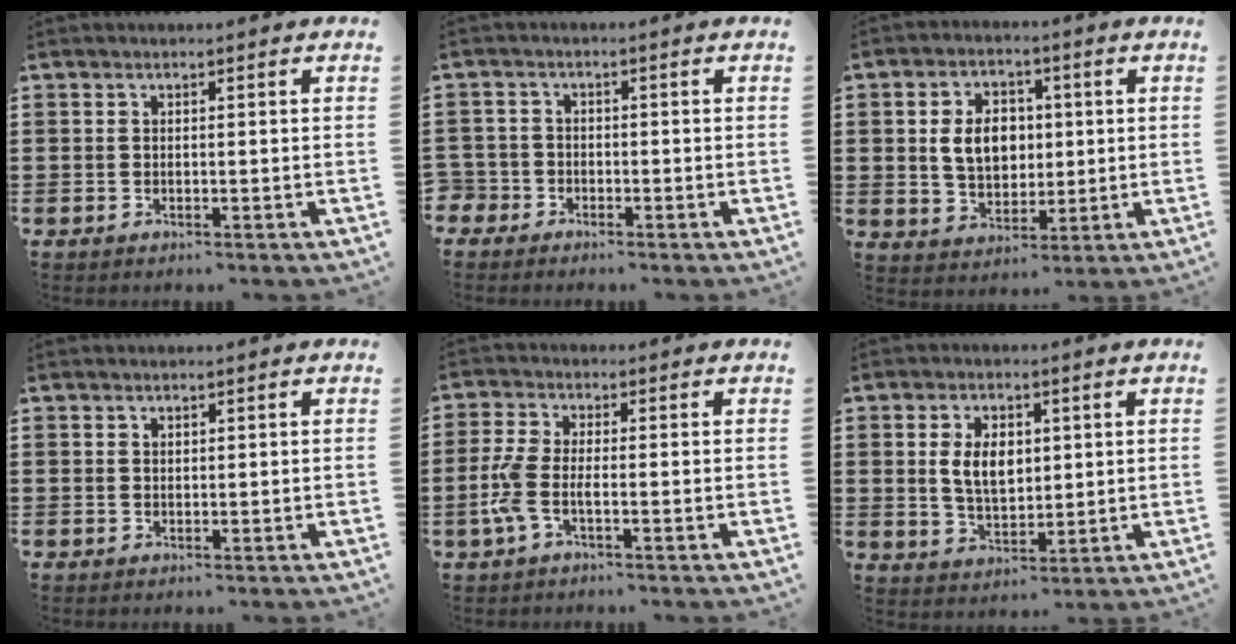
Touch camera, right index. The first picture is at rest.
{"total": 2.3, "force": [-1.6, 1.6, 0.0], "torque": [-0.016, -0.001, -0.039]}
{"total": 7.1, "force": [0.8, 5.2, 4.9], "torque": [-0.106, 0.006, 0.004]}
{"total": 0.6, "force": [0.4, 0.4, 0.1], "torque": [-0.003, 0.003, 0.007]}
{"total": 4.4, "force": [-1.5, 1.5, 3.9], "torque": [-0.096, -0.005, -0.034]}
{"total": 6.2, "force": [1.0, 3.8, 4.8], "torque": [-0.094, 0.005, 0.009]}